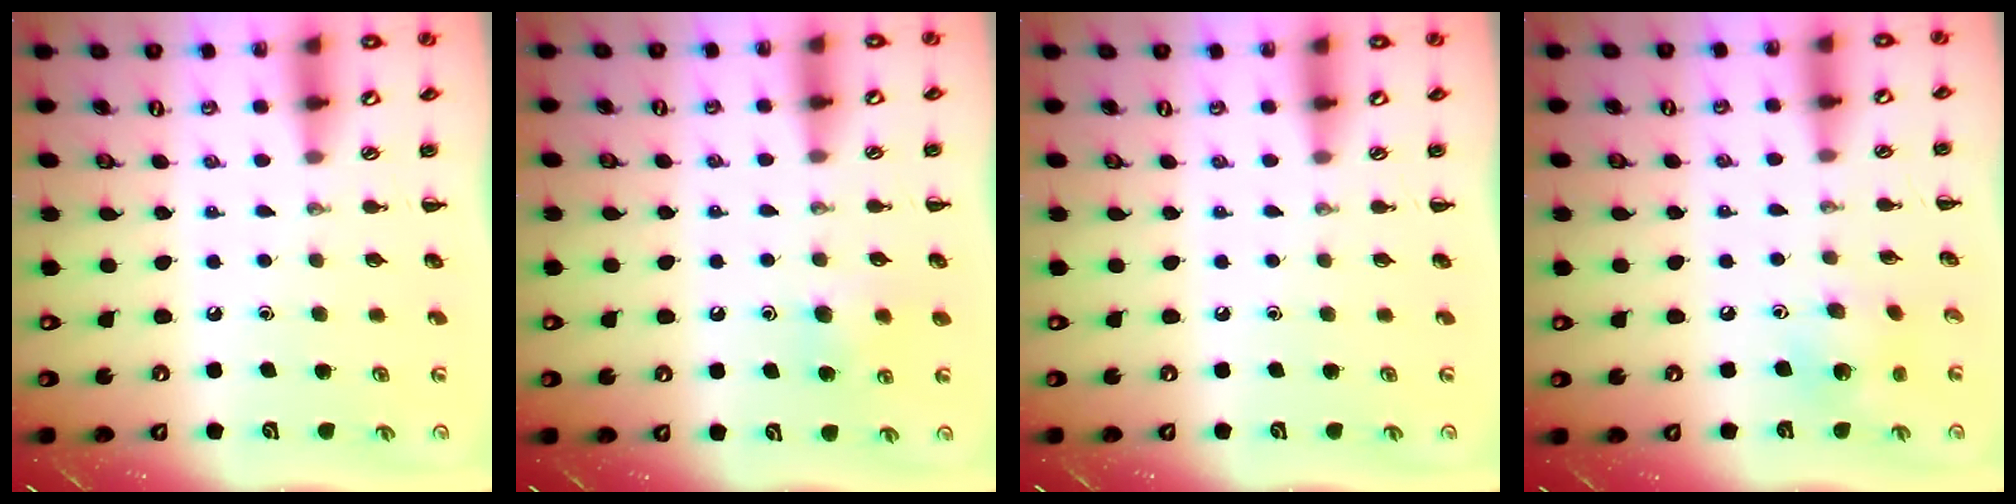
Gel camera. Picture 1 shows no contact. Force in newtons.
{"total": 6.2, "press": 5.9, "slide": 1.9}
{"total": 0.0}
{"total": 5.2, "press": 5.1, "slide": 1.1}